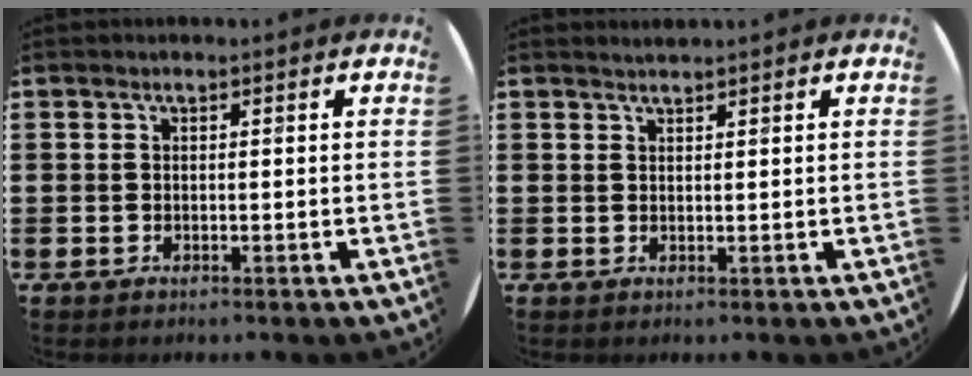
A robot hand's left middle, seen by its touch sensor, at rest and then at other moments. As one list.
[{"total": 0.9, "force": [0.9, -0.1, 0.0], "torque": [0.000, -0.001, 0.017]}]